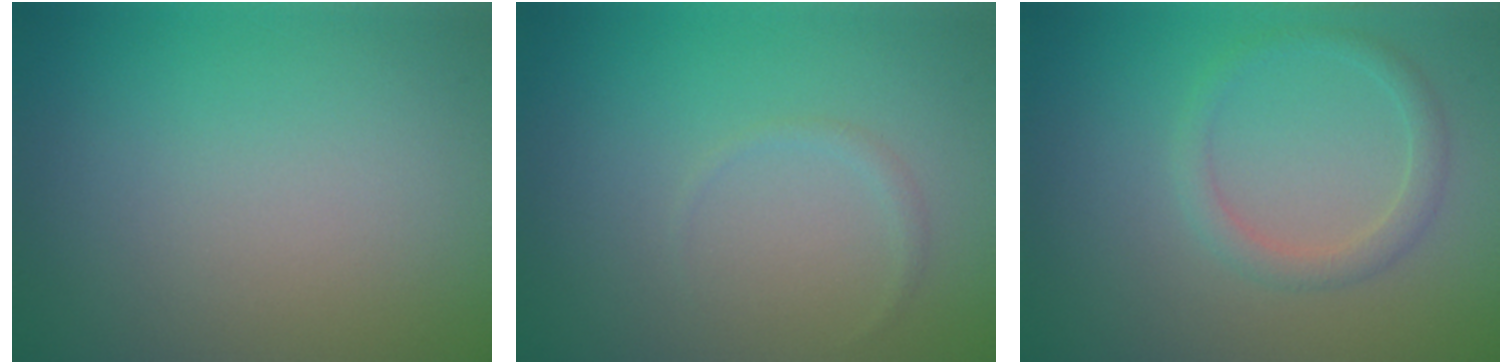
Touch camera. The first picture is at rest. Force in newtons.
{"total": 0.6, "press": 0.6, "slide": 0.1}
{"total": 1.9, "press": 1.9, "slide": 0.1}